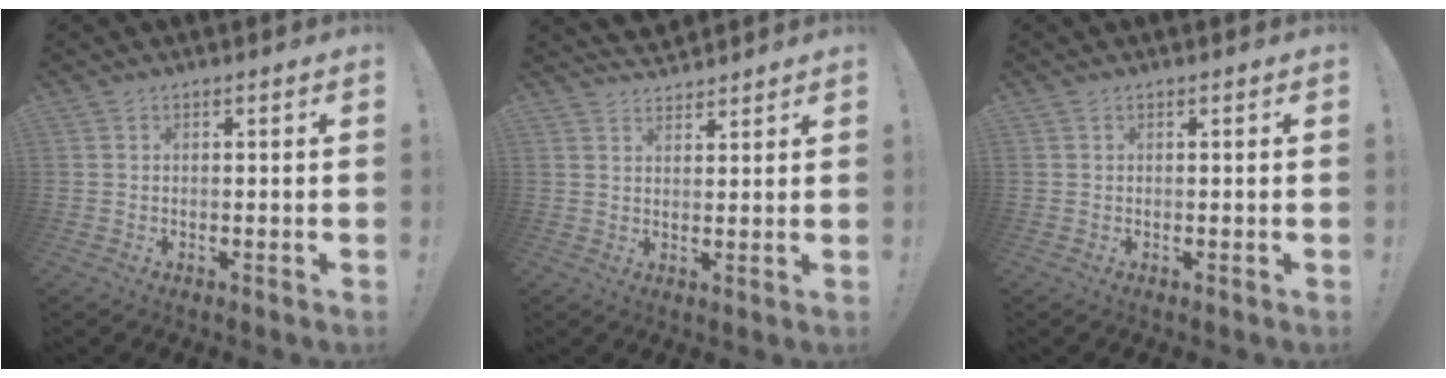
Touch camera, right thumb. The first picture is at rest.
{"total": 4.2, "force": [3.9, 1.3, 0.4], "torque": [0.008, -0.027, 0.071]}
{"total": 0.0}